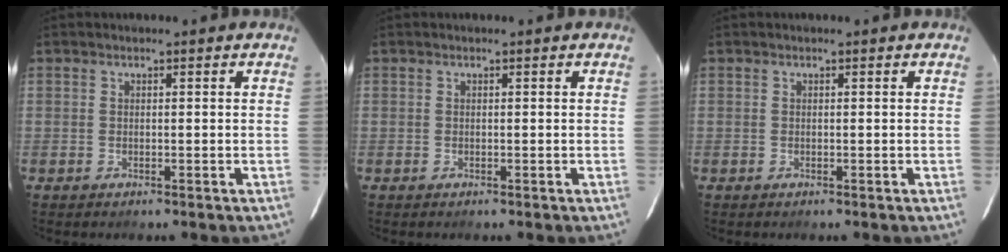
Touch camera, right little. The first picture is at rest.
{"total": 0.0}
{"total": 0.0}